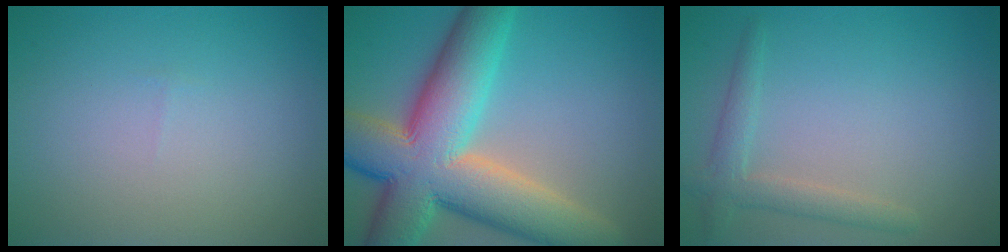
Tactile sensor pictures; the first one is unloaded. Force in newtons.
{"total": 13.8, "press": 13.8, "slide": 0.9}
{"total": 2.4, "press": 2.4, "slide": 0.2}